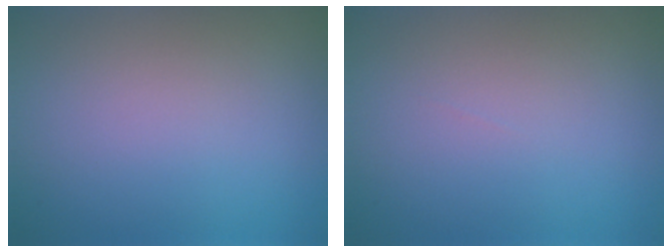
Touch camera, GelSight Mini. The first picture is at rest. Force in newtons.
{"total": 0.0}